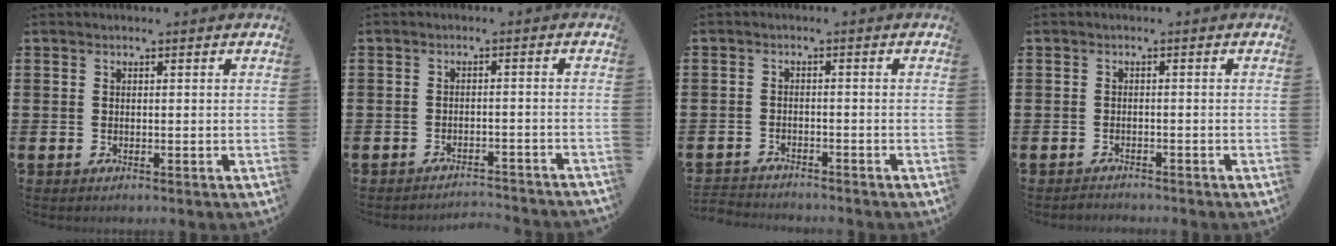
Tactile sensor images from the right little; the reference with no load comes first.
{"total": 2.1, "force": [-2.1, -0.1, -0.1], "torque": [-0.003, 0.005, -0.046]}
{"total": 2.1, "force": [-2.1, 0.0, -0.3], "torque": [-0.001, 0.002, -0.046]}
{"total": 0.9, "force": [-0.9, 0.0, -0.1], "torque": [-0.001, 0.002, -0.020]}